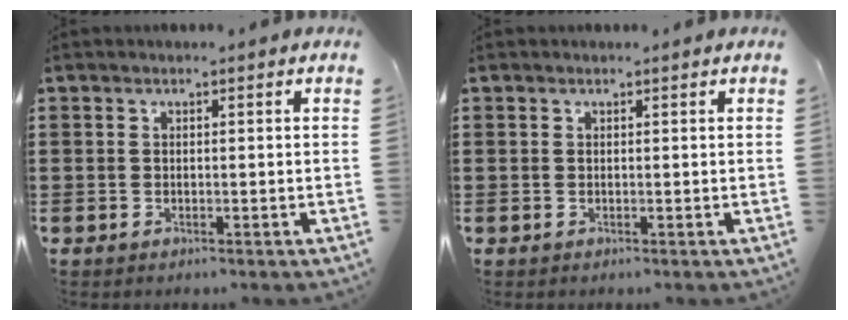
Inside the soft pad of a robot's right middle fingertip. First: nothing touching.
{"total": 0.0}